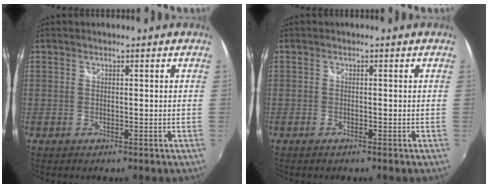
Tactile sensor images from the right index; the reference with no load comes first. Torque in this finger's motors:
{"motor_torque": [0.11, 0.06, 0.05, 0.00]}